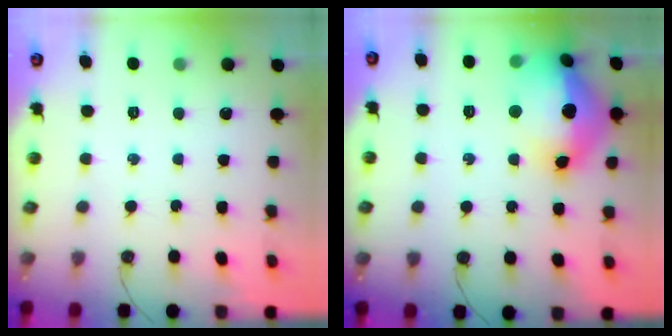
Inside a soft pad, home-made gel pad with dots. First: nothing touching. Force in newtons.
{"total": 20.3, "press": 20.2, "slide": 2.1}